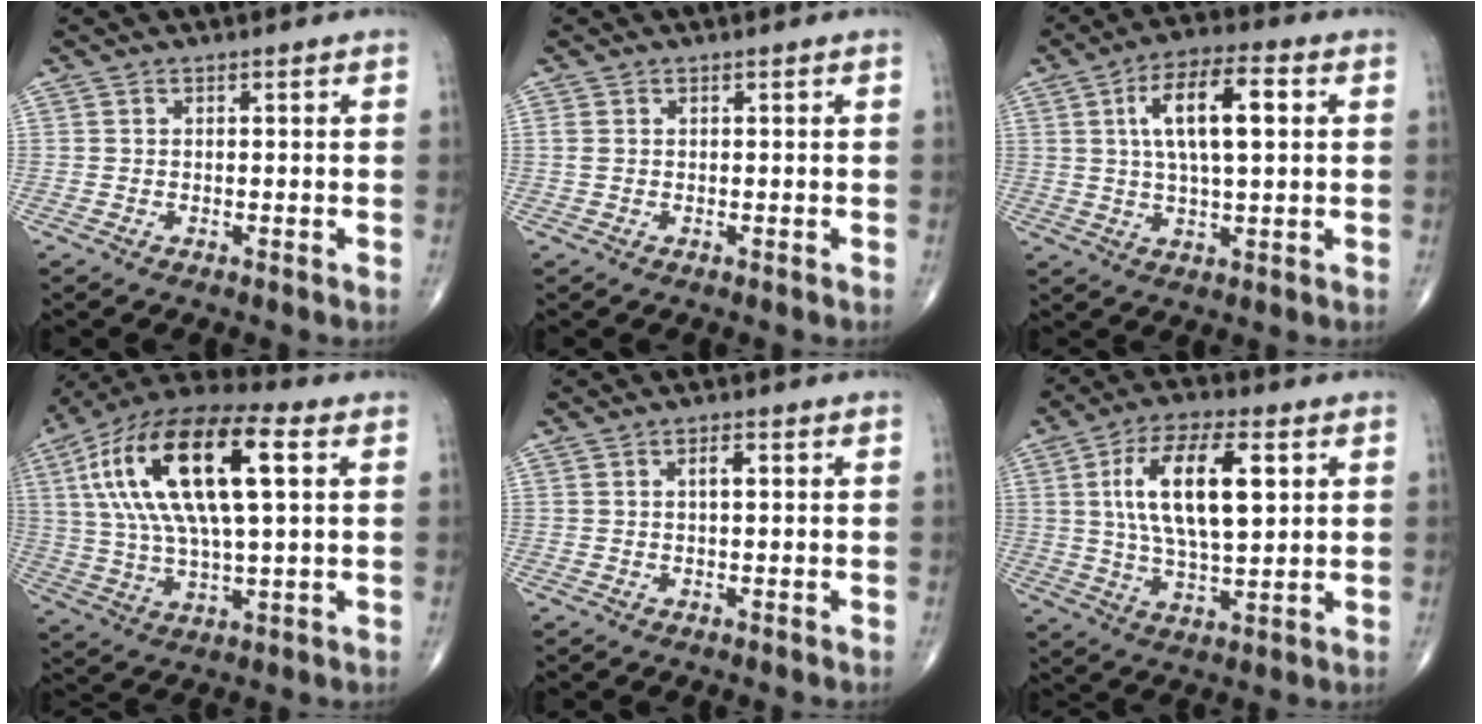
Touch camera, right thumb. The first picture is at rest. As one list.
[{"total": 0.9, "force": [0.3, 0.5, 0.7], "torque": [-0.022, 0.010, 0.011]}, {"total": 12.6, "force": [2.9, 4.6, 11.4], "torque": [-0.190, 0.010, 0.046]}, {"total": 24.4, "force": [6.2, 9.2, 21.7], "torque": [-0.423, 0.018, 0.101]}, {"total": 2.2, "force": [0.5, 0.8, 1.9], "torque": [-0.029, 0.002, 0.007]}, {"total": 16.2, "force": [3.9, 6.8, 14.2], "torque": [-0.245, -0.002, 0.070]}]